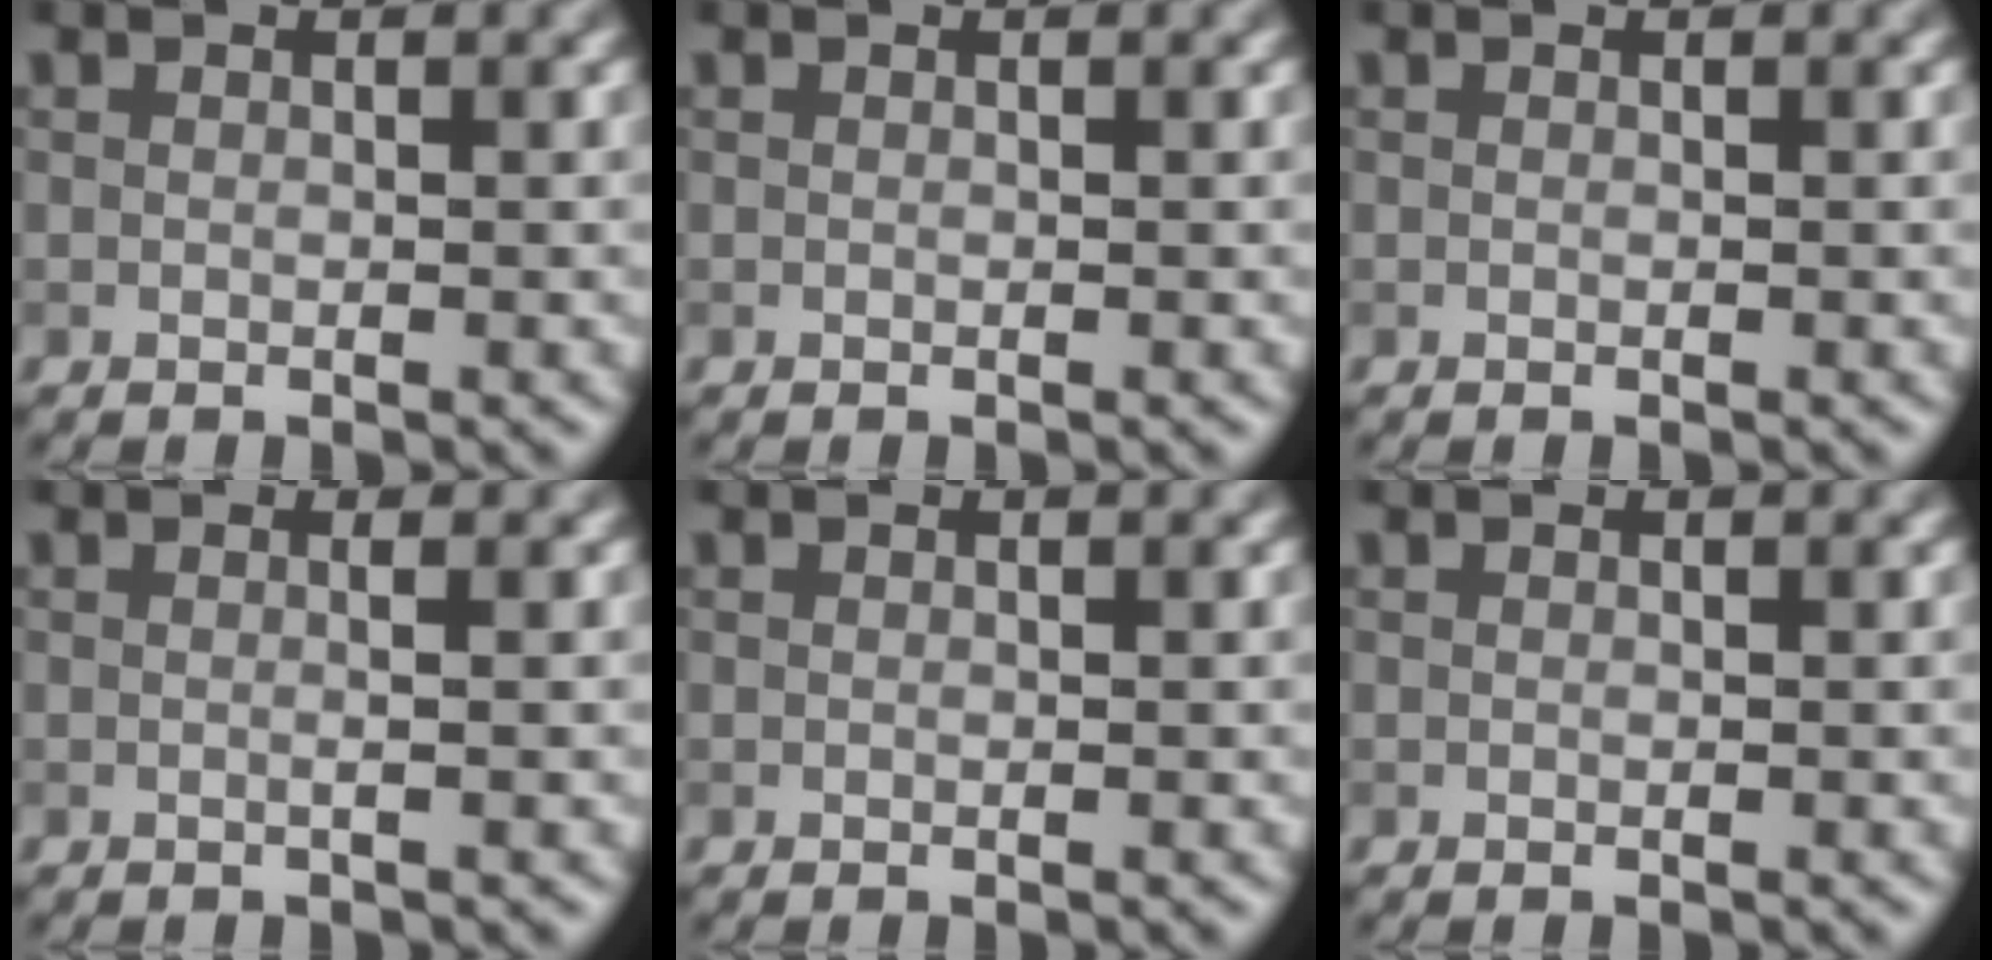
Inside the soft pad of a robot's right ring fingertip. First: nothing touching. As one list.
[{"total": 0.0}, {"total": 0.0}, {"total": 1.2, "force": [0.1, 0.5, 1.1], "torque": [-0.012, -0.001, -0.010]}, {"total": 0.0}, {"total": 0.0}]